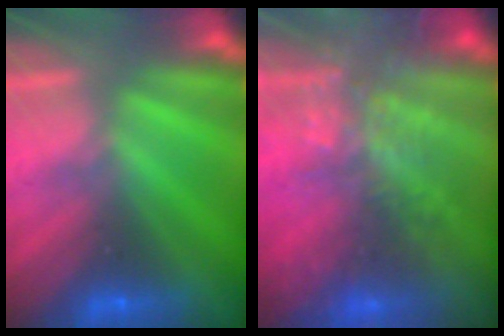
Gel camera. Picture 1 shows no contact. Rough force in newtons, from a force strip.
{"total": 6.1}